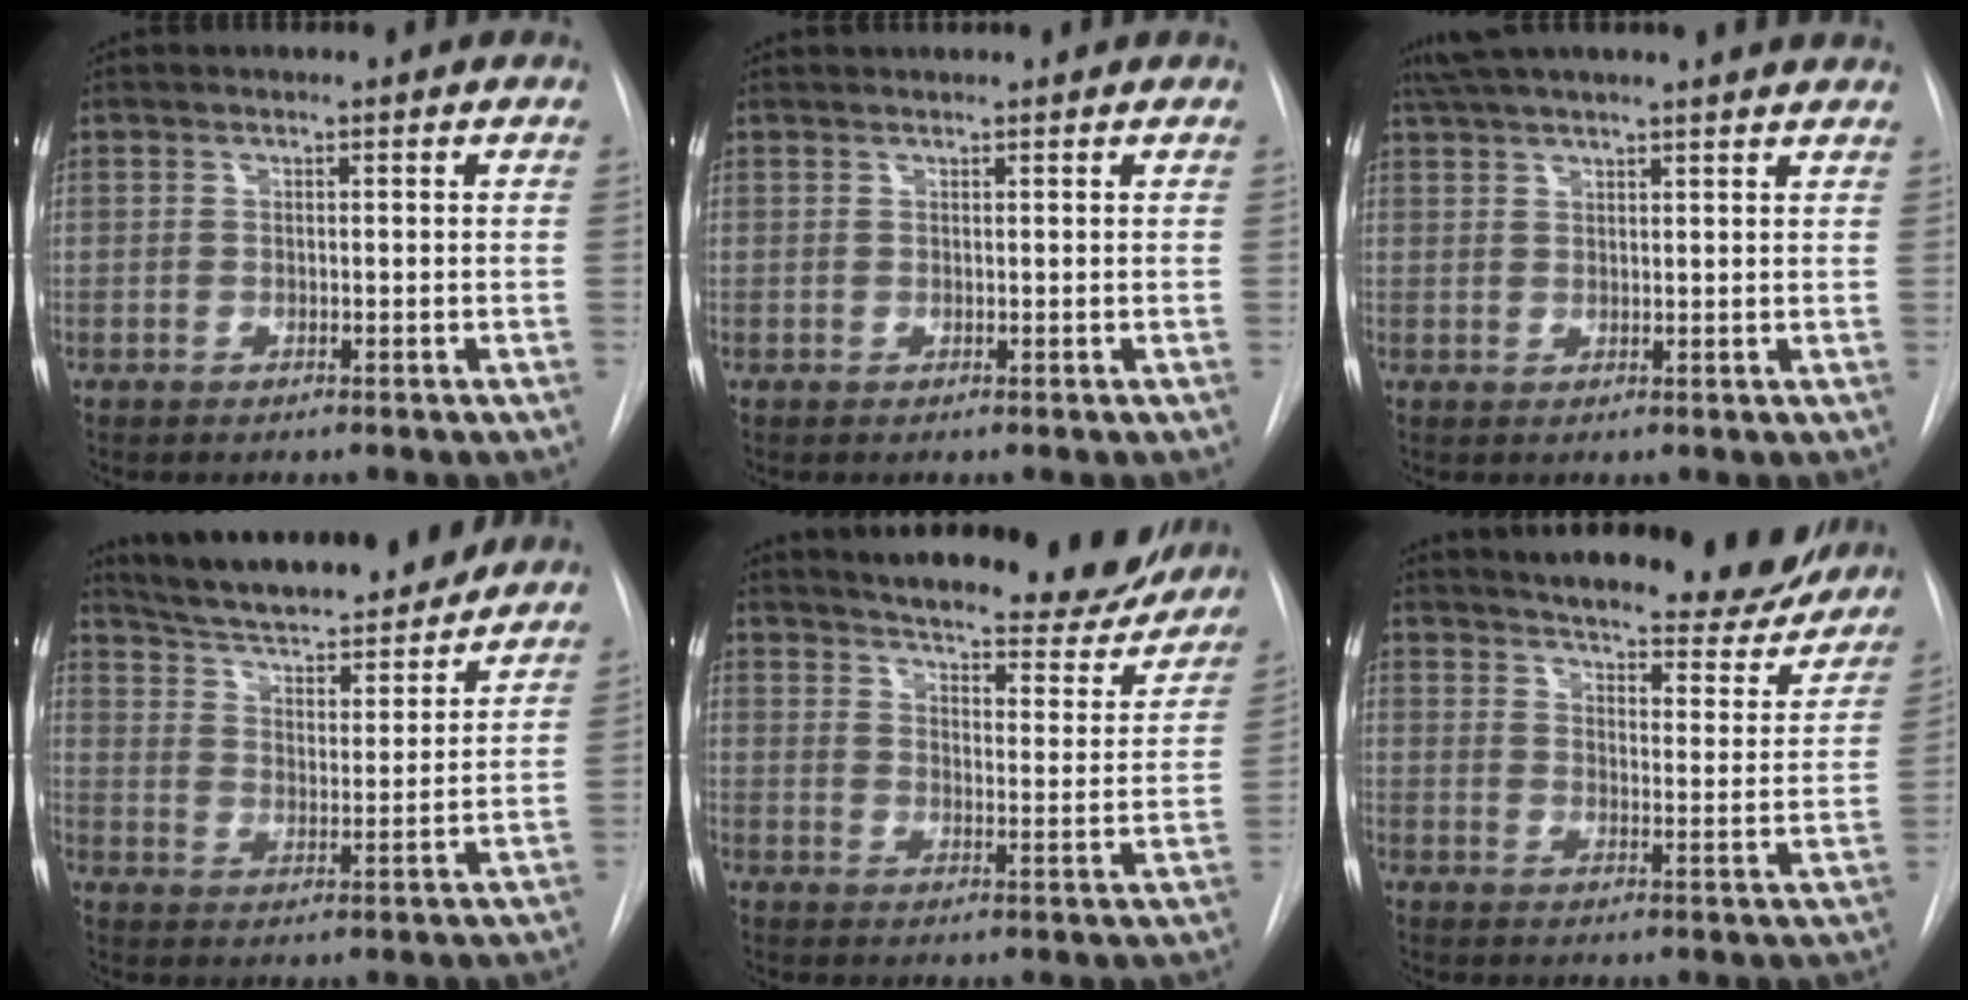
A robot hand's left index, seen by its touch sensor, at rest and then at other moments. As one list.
[{"total": 1.0, "force": [1.0, -0.2, 0.2], "torque": [-0.004, 0.019, 0.019]}, {"total": 13.6, "force": [12.0, 0.2, 6.4], "torque": [-0.113, 0.037, 0.166]}, {"total": 18.6, "force": [16.7, 3.5, 7.5], "torque": [-0.121, -0.005, 0.250]}, {"total": 23.5, "force": [21.1, 5.0, 9.1], "torque": [-0.141, -0.057, 0.262]}, {"total": 20.7, "force": [18.4, 4.7, 8.2], "torque": [-0.123, -0.038, 0.226]}]